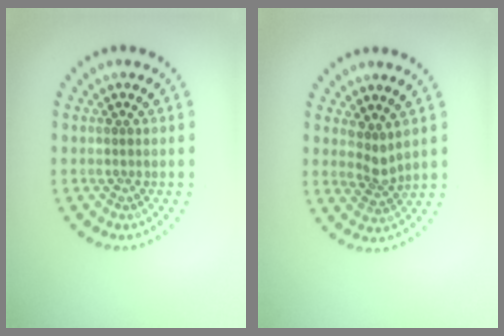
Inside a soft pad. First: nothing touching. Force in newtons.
{"total": 1.9, "press": 1.4, "slide": 1.4}